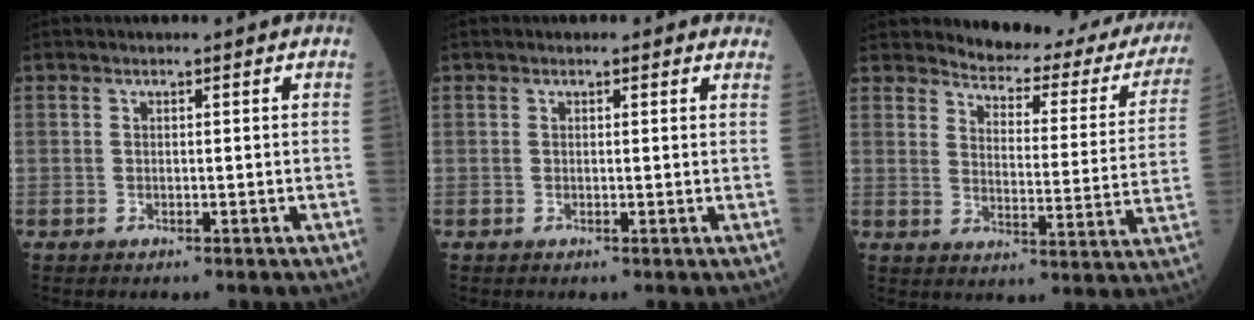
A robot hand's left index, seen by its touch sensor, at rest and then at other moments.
{"total": 2.2, "force": [1.9, 1.0, 0.5], "torque": [0.004, -0.001, 0.006]}
{"total": 20.0, "force": [18.7, 4.5, 5.4], "torque": [-0.045, -0.078, 0.202]}